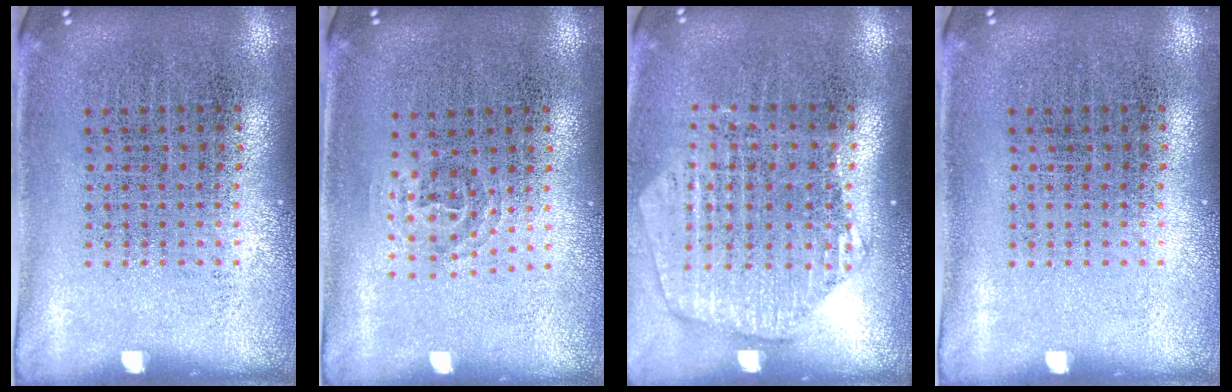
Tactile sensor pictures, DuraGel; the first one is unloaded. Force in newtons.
{"total": 0.9, "press": 0.6, "slide": 0.7}
{"total": 1.7, "press": 1.6, "slide": 0.7}
{"total": 0.0}